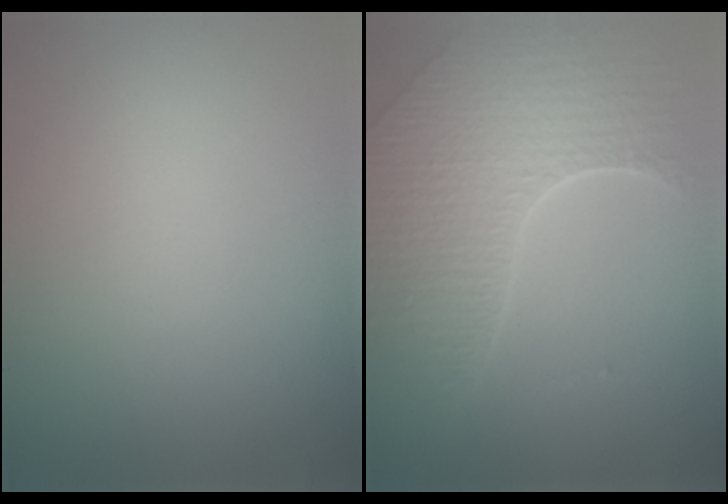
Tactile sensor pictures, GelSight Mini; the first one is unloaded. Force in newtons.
{"total": 6.8, "press": 4.9, "slide": 4.7}